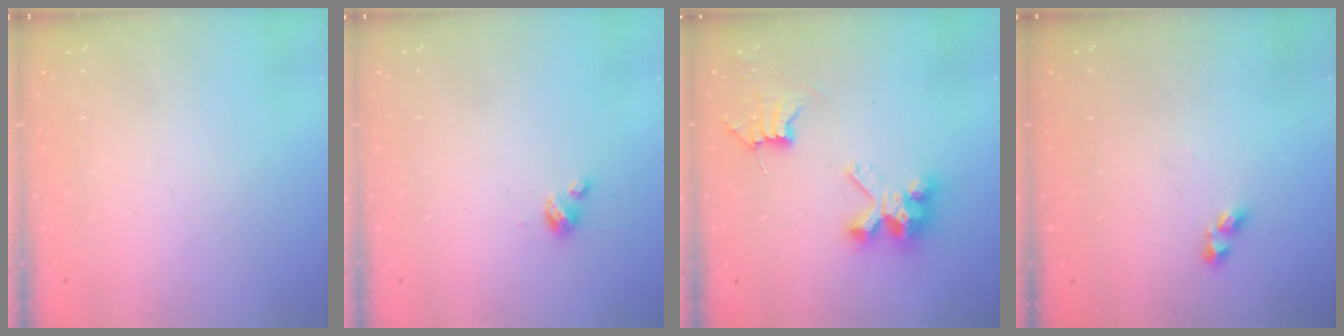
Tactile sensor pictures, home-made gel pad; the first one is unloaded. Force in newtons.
{"total": 2.7, "press": 2.7, "slide": 0.3}
{"total": 8.2, "press": 8.2, "slide": 0.7}
{"total": 4.2, "press": 4.1, "slide": 0.2}